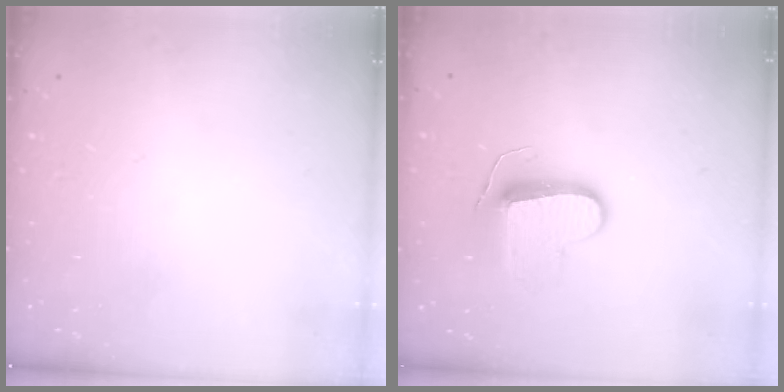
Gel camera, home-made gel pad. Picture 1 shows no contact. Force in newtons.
{"total": 9.4, "press": 9.4, "slide": 0.5}